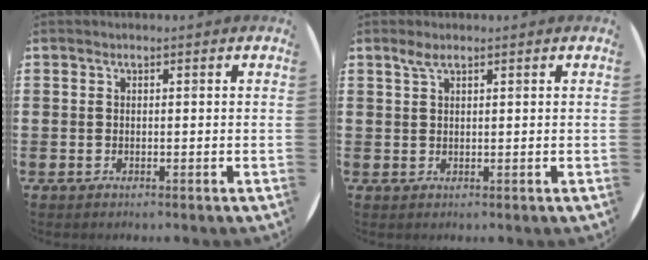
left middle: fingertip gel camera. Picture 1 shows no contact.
{"total": 1.7, "force": [1.2, 0.4, 1.1], "torque": [-0.024, 0.004, 0.021]}